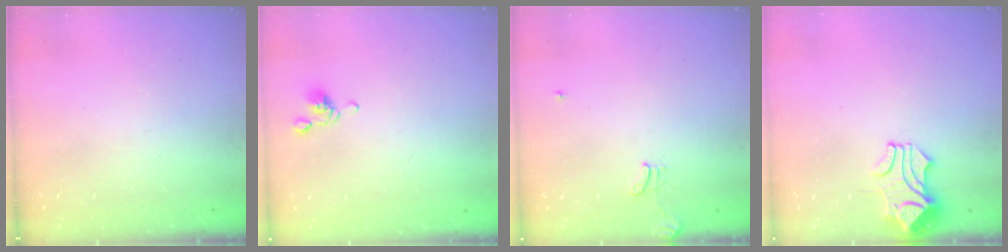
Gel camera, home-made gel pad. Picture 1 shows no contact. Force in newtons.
{"total": 2.6, "press": 2.6, "slide": 0.5}
{"total": 1.3, "press": 1.2, "slide": 0.5}
{"total": 1.7, "press": 1.3, "slide": 1.1}